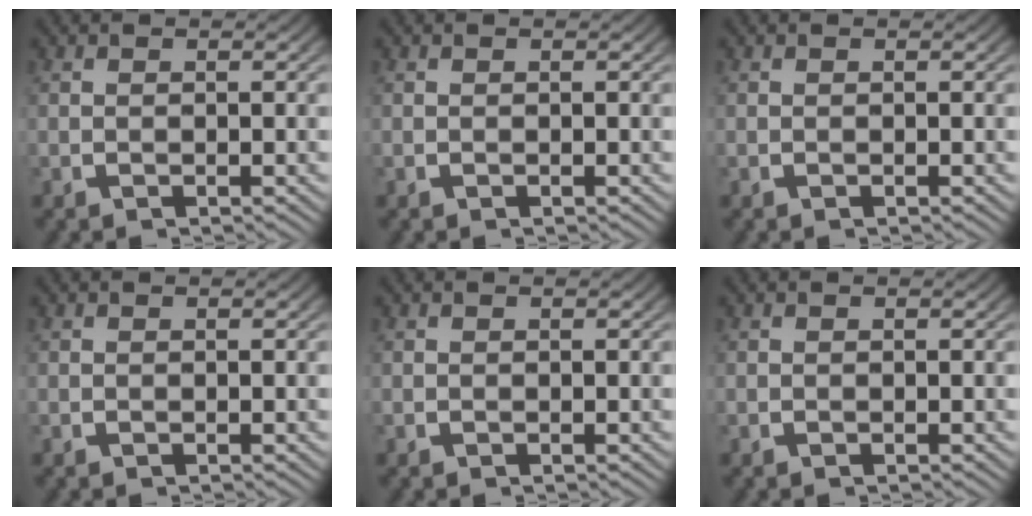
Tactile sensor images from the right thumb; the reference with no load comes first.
{"total": 0.0}
{"total": 0.0}
{"total": 0.0}
{"total": 0.0}
{"total": 0.0}